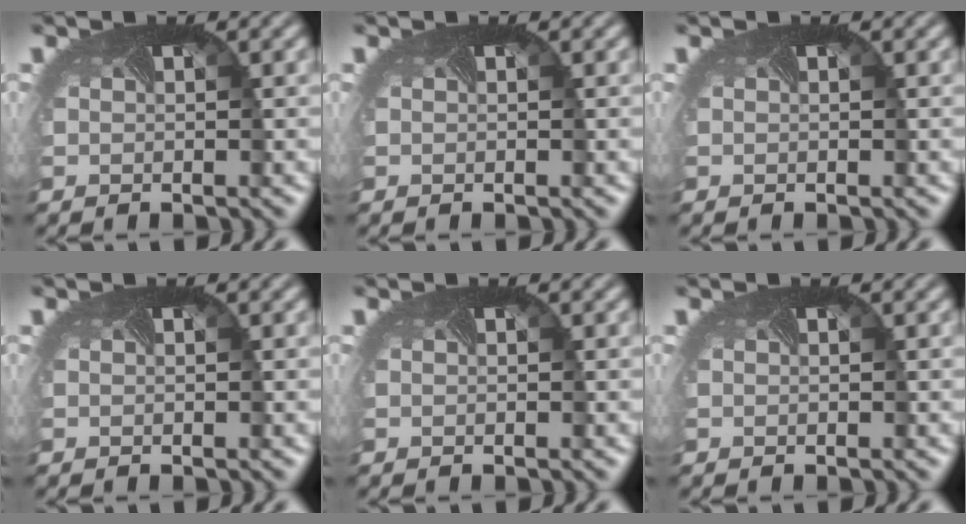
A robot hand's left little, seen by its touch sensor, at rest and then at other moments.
{"total": 0.0}
{"total": 0.0}
{"total": 0.0}
{"total": 0.0}
{"total": 0.0}